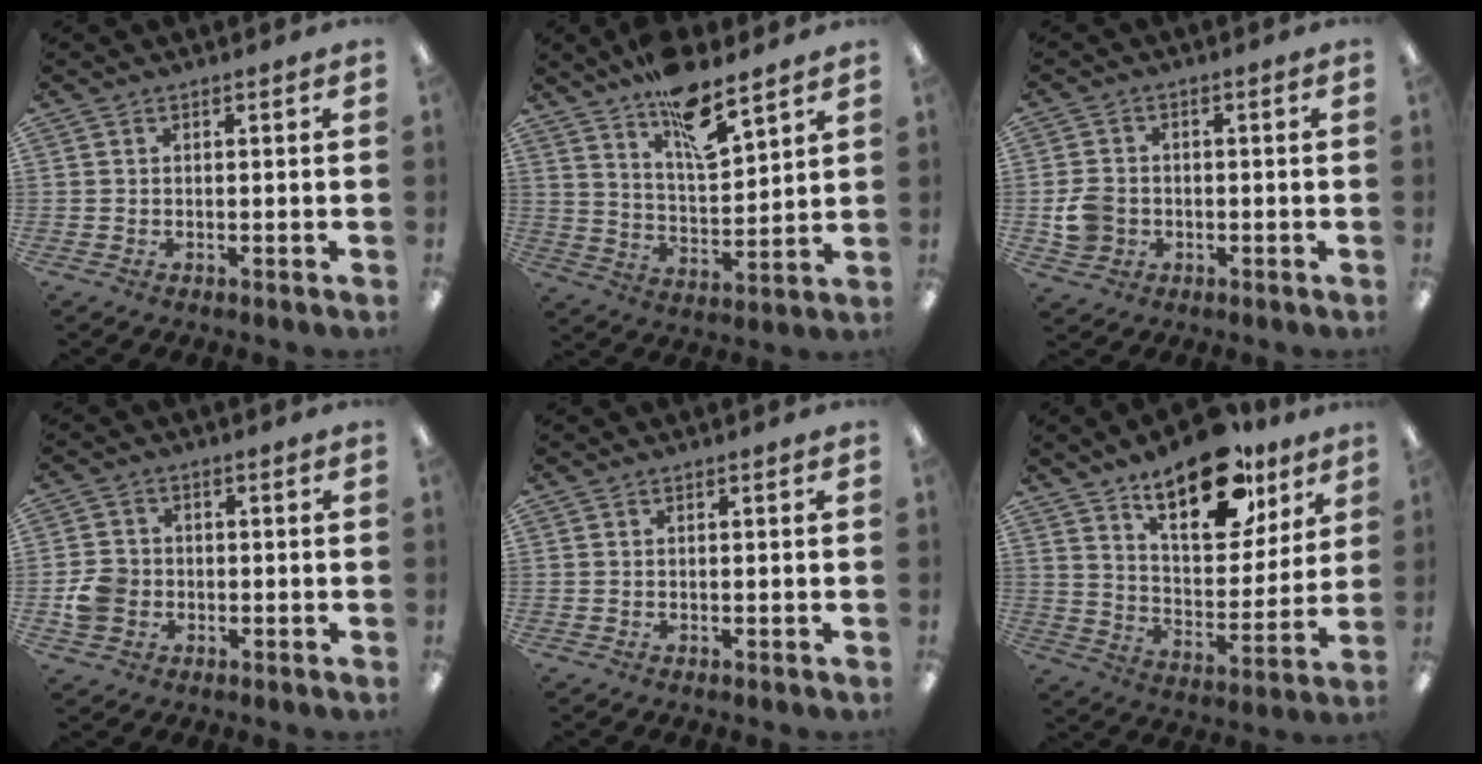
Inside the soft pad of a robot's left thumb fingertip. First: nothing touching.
{"total": 13.4, "force": [10.0, 4.4, 7.8], "torque": [-0.122, -0.059, 0.173]}
{"total": 5.8, "force": [-1.0, 5.1, 2.5], "torque": [-0.049, 0.007, -0.018]}
{"total": 5.7, "force": [-1.2, 5.1, 2.4], "torque": [-0.041, 0.010, -0.020]}
{"total": 0.0}
{"total": 20.3, "force": [13.7, 9.4, 11.6], "torque": [-0.172, -0.074, 0.232]}